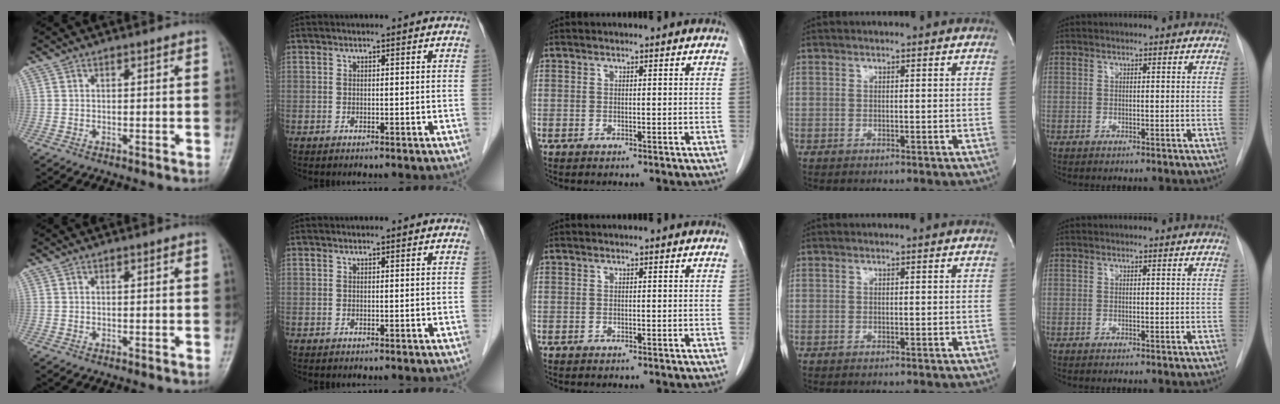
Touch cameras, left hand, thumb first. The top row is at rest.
{}